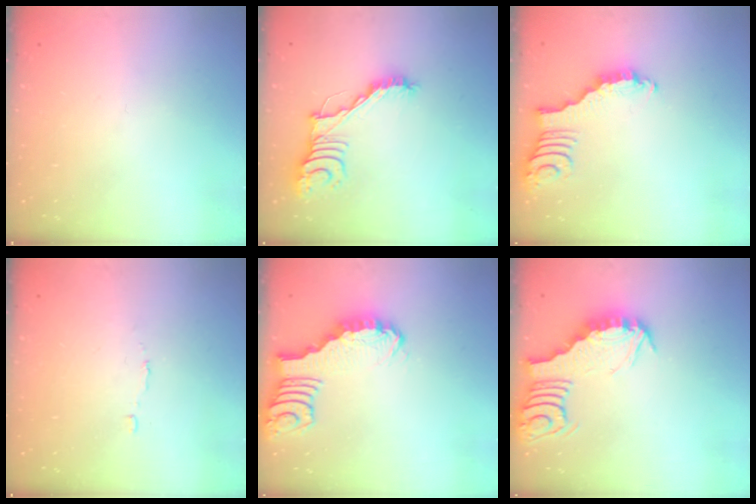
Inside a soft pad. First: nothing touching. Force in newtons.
{"total": 13.1, "press": 13.1, "slide": 0.4}
{"total": 2.7, "press": 2.7, "slide": 0.4}
{"total": 1.9, "press": 1.9, "slide": 0.1}
{"total": 2.6, "press": 2.6, "slide": 0.4}
{"total": 3.3, "press": 3.3, "slide": 0.4}